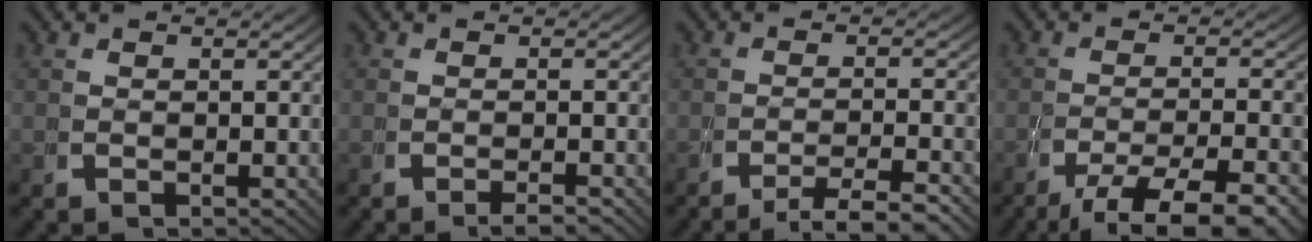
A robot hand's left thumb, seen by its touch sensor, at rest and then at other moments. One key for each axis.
{"total": 1.4, "fx": -1.1, "fy": 0.1, "fz": 0.9, "tx": -0.014, "ty": 0.004, "tz": -0.024}
{"total": 3.9, "fx": -2.7, "fy": 1.4, "fz": 2.4, "tx": -0.034, "ty": -0.004, "tz": -0.043}
{"total": 7.1, "fx": -4.3, "fy": 3.0, "fz": 4.9, "tx": -0.078, "ty": -0.019, "tz": -0.056}